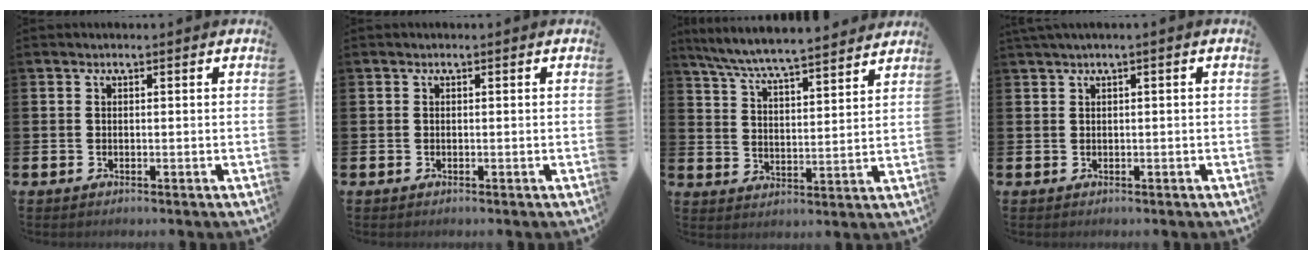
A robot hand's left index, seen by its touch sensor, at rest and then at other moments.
{"total": 0.0}
{"total": 7.2, "force": [7.0, 0.1, 1.8], "torque": [-0.062, -0.050, 0.122]}
{"total": 1.0, "force": [0.5, -0.1, 0.9], "torque": [-0.017, 0.001, 0.010]}